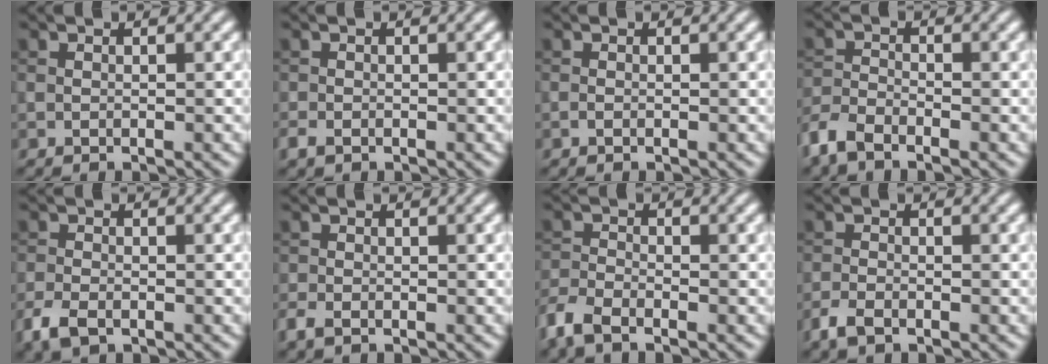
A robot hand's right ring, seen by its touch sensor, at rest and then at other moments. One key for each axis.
{"total": 1.2, "fx": -0.8, "fy": 0.7, "fz": 0.5, "tx": -0.011, "ty": -0.004, "tz": -0.017}
{"total": 0.0}
{"total": 3.4, "fx": -2.7, "fy": 1.3, "fz": 1.6, "tx": -0.036, "ty": -0.007, "tz": -0.068}
{"total": 3.0, "fx": -1.8, "fy": 1.6, "fz": 1.8, "tx": -0.042, "ty": -0.008, "tz": -0.043}
{"total": 1.5, "fx": -1.0, "fy": 0.8, "fz": 0.8, "tx": -0.022, "ty": -0.005, "tz": -0.023}
{"total": 3.5, "fx": -2.6, "fy": 1.4, "fz": 1.9, "tx": -0.044, "ty": -0.009, "tz": -0.068}
{"total": 2.0, "fx": -1.4, "fy": 0.9, "fz": 1.2, "tx": -0.028, "ty": -0.005, "tz": -0.035}